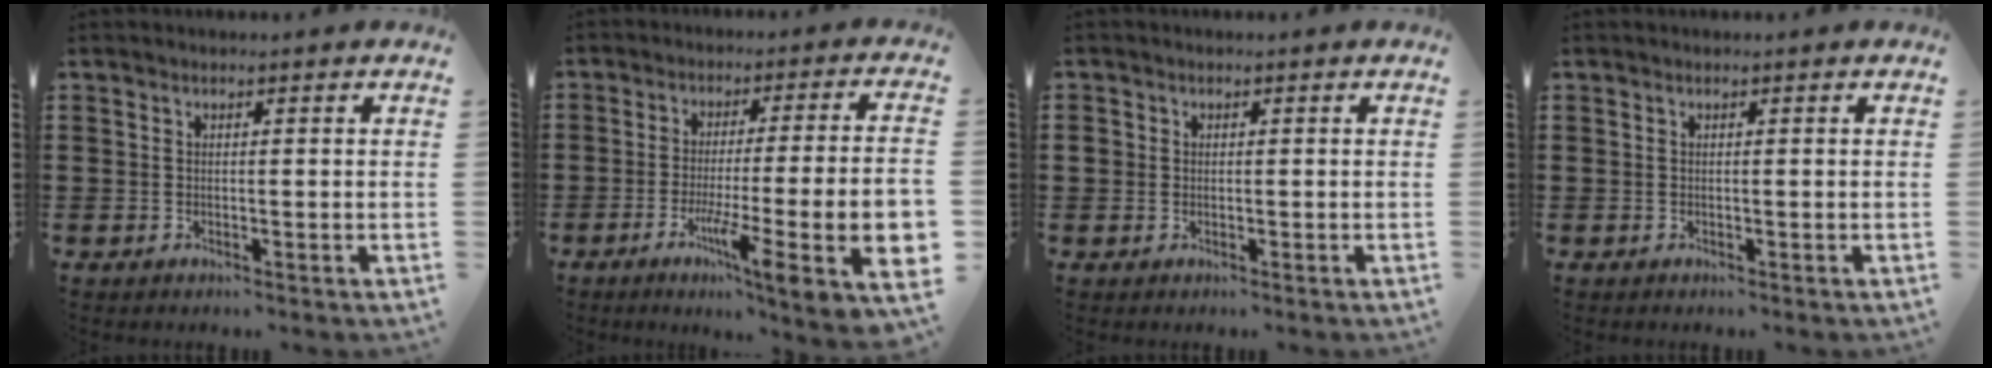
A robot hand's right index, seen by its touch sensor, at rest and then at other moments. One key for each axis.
{"total": 12.5, "fx": -3.2, "fy": 1.5, "fz": 12.0, "tx": -0.207, "ty": -0.015, "tz": -0.056}
{"total": 1.4, "fx": 0.1, "fy": 1.3, "fz": 0.5, "tx": -0.013, "ty": 0.006, "tz": 0.001}
{"total": 0.0}